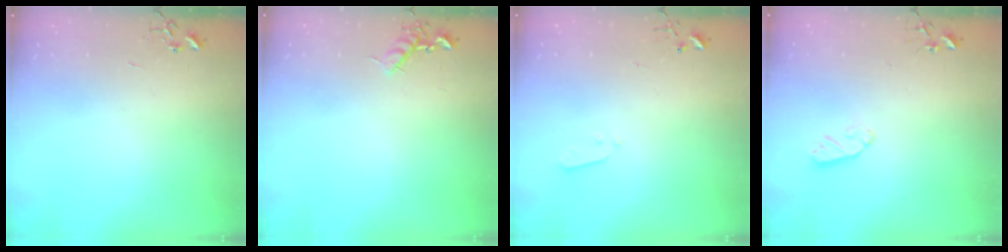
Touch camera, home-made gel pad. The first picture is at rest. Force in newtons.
{"total": 7.8, "press": 7.8, "slide": 0.8}
{"total": 2.2, "press": 2.1, "slide": 0.3}
{"total": 6.2, "press": 6.2, "slide": 0.0}